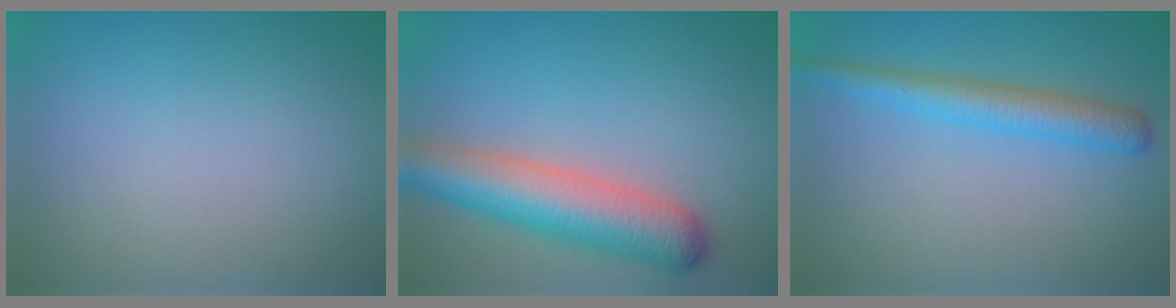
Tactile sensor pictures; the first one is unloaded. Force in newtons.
{"total": 7.0, "press": 7.0, "slide": 0.4}
{"total": 3.4, "press": 3.4, "slide": 0.1}